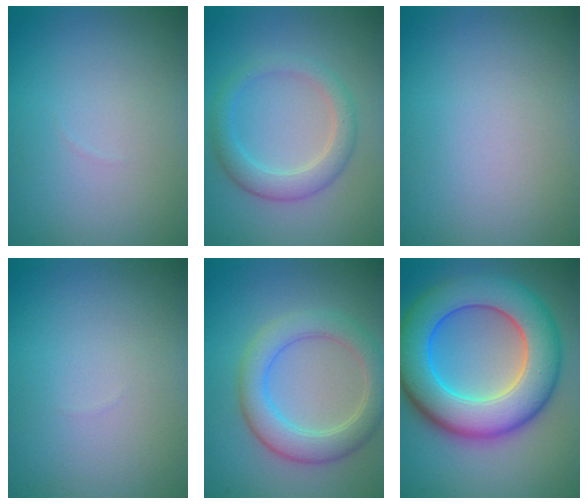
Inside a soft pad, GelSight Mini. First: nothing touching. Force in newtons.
{"total": 3.0, "press": 3.0, "slide": 0.1}
{"total": 0.0}
{"total": 0.0}
{"total": 4.9, "press": 4.9, "slide": 0.2}
{"total": 11.3, "press": 11.3, "slide": 0.1}